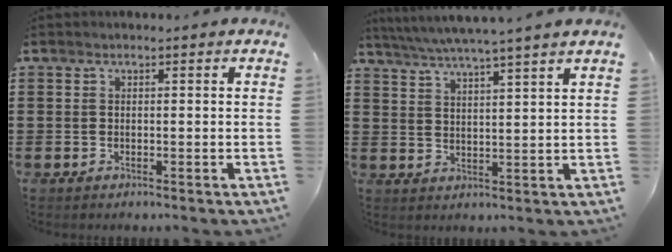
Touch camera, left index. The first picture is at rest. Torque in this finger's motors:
{"motor_torque": [0.73, 0.63, 0.50, 0.21]}